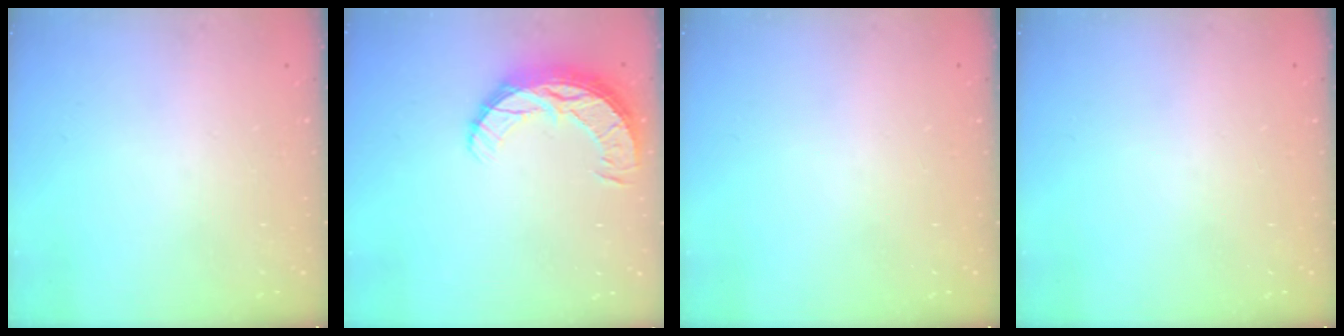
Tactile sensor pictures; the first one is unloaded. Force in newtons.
{"total": 10.2, "press": 10.2, "slide": 0.8}
{"total": 0.0}
{"total": 0.0}